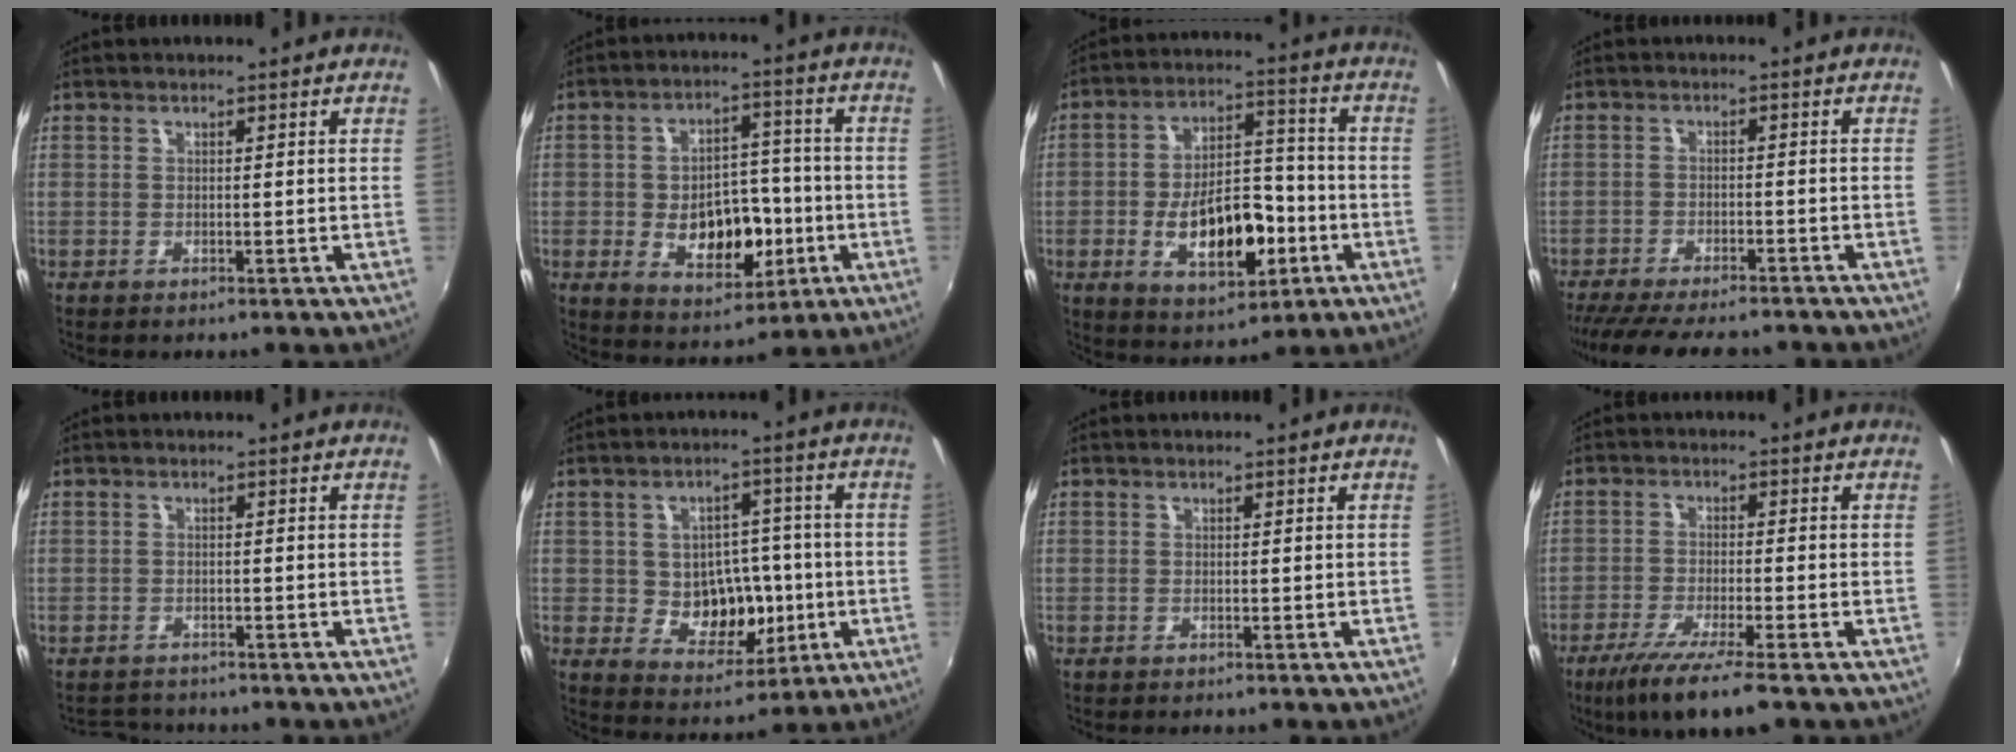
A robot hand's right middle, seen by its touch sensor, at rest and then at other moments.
{"total": 13.0, "force": [-3.3, 8.2, 9.5], "torque": [-0.167, 0.010, -0.031]}
{"total": 15.1, "force": [-4.9, 7.7, 12.0], "torque": [-0.214, 0.015, -0.060]}
{"total": 15.3, "force": [-13.0, 3.7, 7.1], "torque": [-0.148, -0.033, -0.197]}
{"total": 3.2, "force": [-2.9, 1.2, 0.0], "torque": [-0.012, 0.003, -0.054]}
{"total": 11.1, "force": [-1.3, 9.0, 6.5], "torque": [-0.119, 0.005, -0.002]}
{"total": 0.0}
{"total": 9.8, "force": [-6.8, 0.8, 7.0], "torque": [-0.151, -0.032, -0.119]}